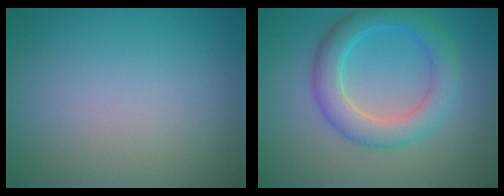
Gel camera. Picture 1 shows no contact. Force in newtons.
{"total": 4.7, "press": 4.7, "slide": 0.2}